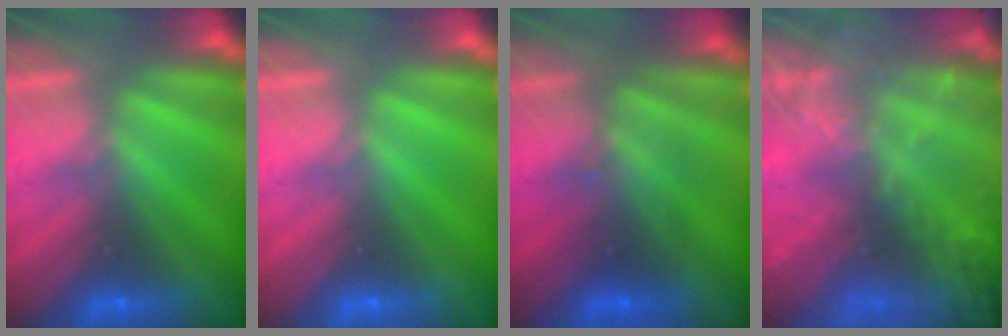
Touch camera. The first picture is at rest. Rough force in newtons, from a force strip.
{"total": 0.0}
{"total": 2.4}
{"total": 7.7}